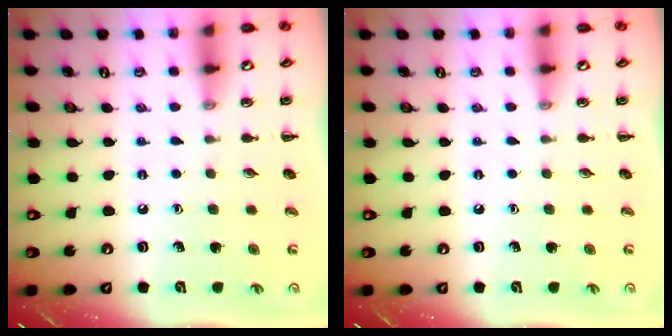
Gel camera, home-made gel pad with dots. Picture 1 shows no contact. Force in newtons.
{"total": 0.0}